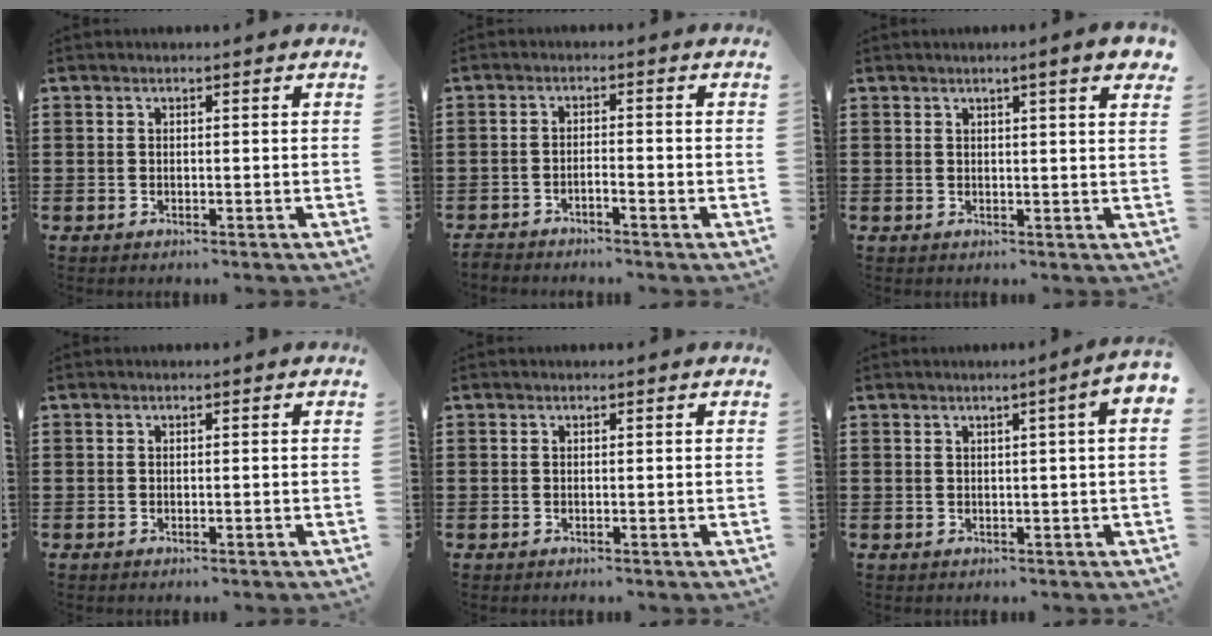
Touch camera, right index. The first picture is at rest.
{"total": 1.9, "force": [-1.8, -0.1, 0.6], "torque": [-0.013, -0.001, -0.036]}
{"total": 2.9, "force": [1.9, -0.1, 2.3], "torque": [-0.047, 0.001, 0.032]}
{"total": 0.0}
{"total": 0.0}
{"total": 2.6, "force": [0.4, -0.2, 2.5], "torque": [-0.044, -0.003, 0.005]}